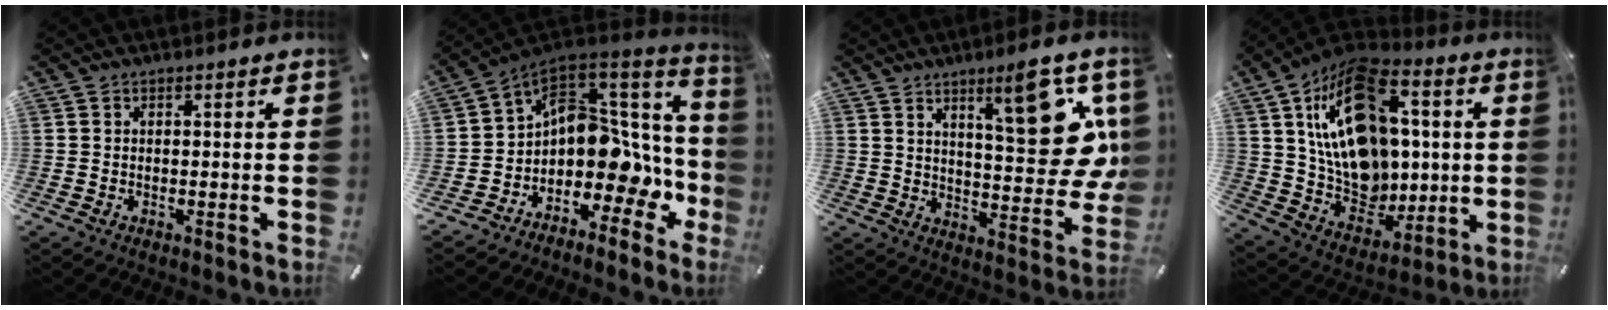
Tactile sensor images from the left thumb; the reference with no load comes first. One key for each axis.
{"total": 12.3, "fx": 1.5, "fy": 9.1, "fz": 8.2, "tx": -0.110, "ty": -0.055, "tz": 0.023}
{"total": 18.6, "fx": 8.7, "fy": 6.9, "fz": 14.9, "tx": -0.178, "ty": -0.057, "tz": 0.133}
{"total": 21.9, "fx": 5.5, "fy": 15.9, "fz": 14.0, "tx": -0.252, "ty": -0.029, "tz": 0.099}